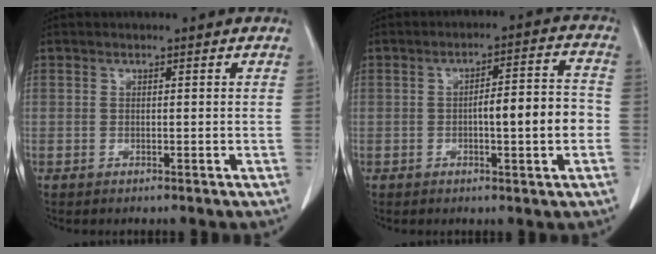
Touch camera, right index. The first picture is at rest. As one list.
[{"total": 8.1, "force": [-1.5, 1.0, 7.9], "torque": [-0.115, 0.019, -0.020]}]